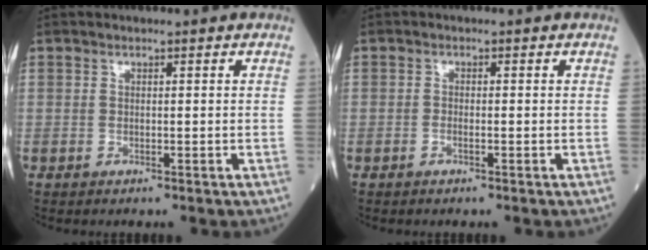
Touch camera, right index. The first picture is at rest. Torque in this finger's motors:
{"motor_torque": [0.04, 0.08, -0.04, 0.01]}